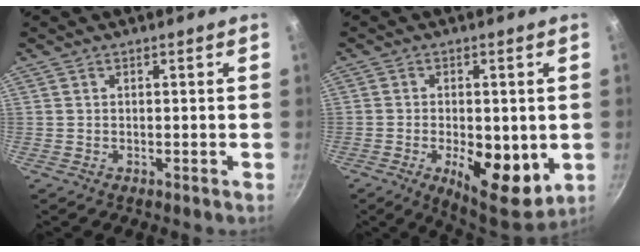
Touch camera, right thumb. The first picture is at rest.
{"total": 13.4, "force": [-2.8, 6.2, 11.5], "torque": [-0.150, -0.012, -0.031]}